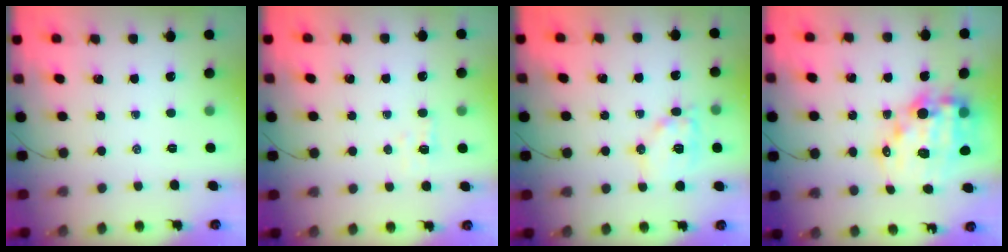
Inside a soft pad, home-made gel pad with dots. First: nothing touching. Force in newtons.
{"total": 2.9, "press": 2.8, "slide": 1.0}
{"total": 11.8, "press": 11.8, "slide": 0.7}
{"total": 16.2, "press": 15.7, "slide": 4.0}